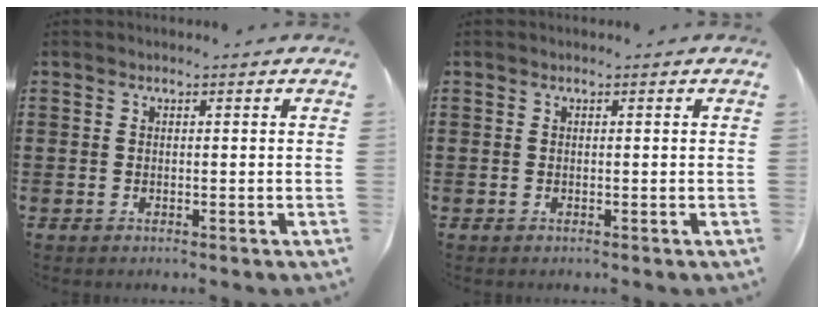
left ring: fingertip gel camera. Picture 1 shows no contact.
{"total": 0.0}